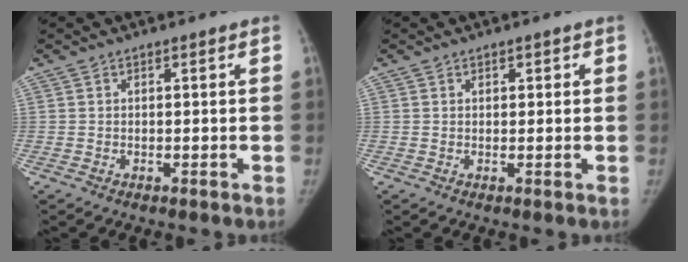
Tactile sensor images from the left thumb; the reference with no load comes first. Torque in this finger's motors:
{"motor_torque": [-0.12, -0.12, -0.17, 0.20, 0.00]}